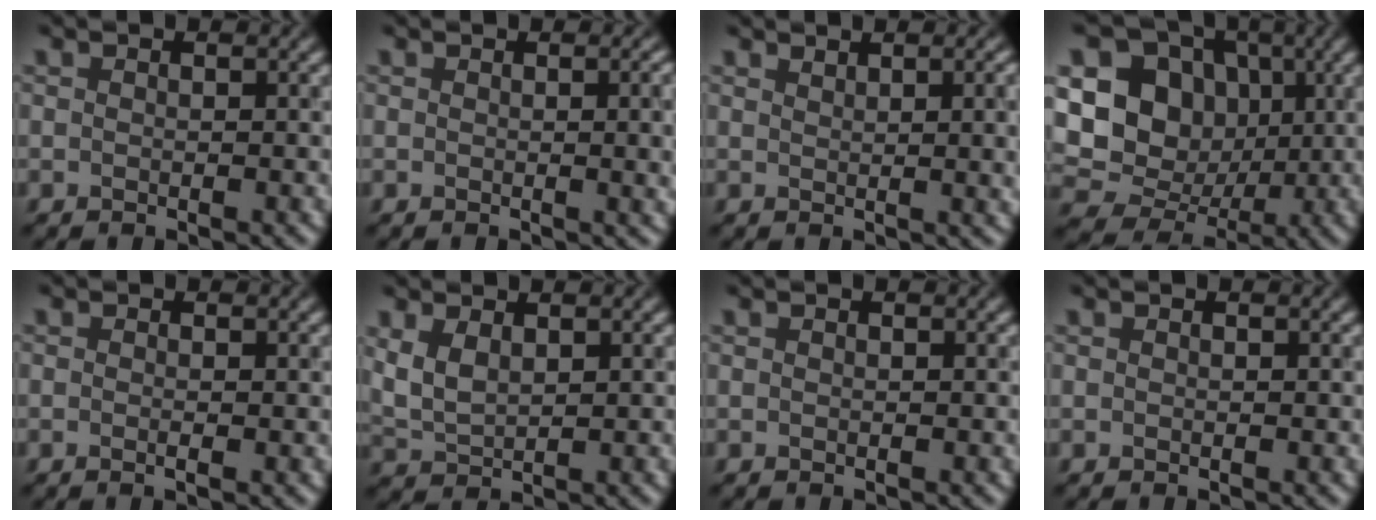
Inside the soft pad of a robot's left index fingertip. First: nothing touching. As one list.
[{"total": 5.1, "force": [0.2, 2.3, 4.6], "torque": [-0.022, 0.014, -0.003]}, {"total": 4.3, "force": [1.5, 1.5, 3.7], "torque": [-0.024, 0.012, 0.024]}, {"total": 10.3, "force": [1.7, 9.1, 4.6], "torque": [-0.095, 0.018, 0.016]}, {"total": 0.9, "force": [0.0, 0.3, 0.8], "torque": [-0.007, 0.003, -0.010]}, {"total": 2.2, "force": [1.3, 1.0, 1.5], "torque": [-0.040, 0.005, 0.032]}, {"total": 0.0}, {"total": 0.0}]